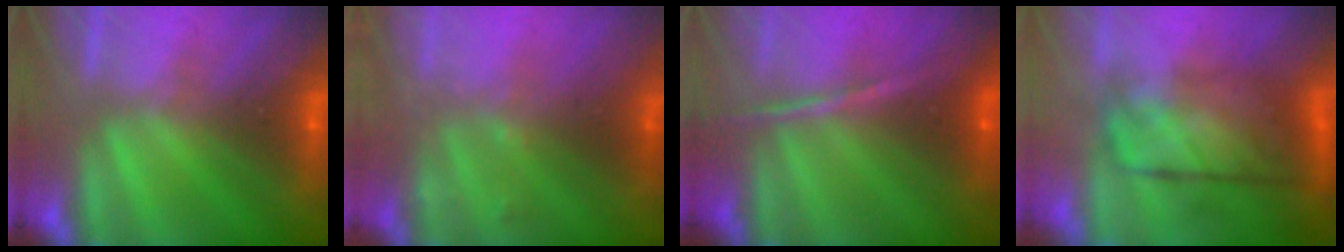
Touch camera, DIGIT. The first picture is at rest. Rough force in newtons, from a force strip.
{"total": 2.0}
{"total": 1.3}
{"total": 9.3}